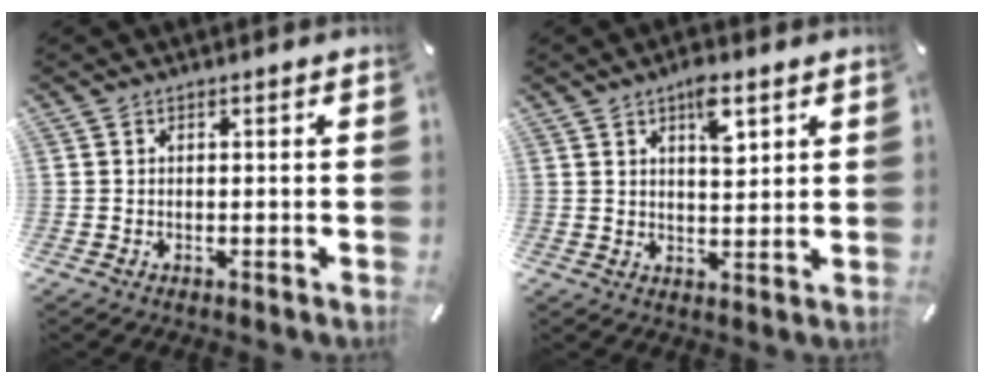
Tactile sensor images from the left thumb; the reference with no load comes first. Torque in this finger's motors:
{"motor_torque": [0.96, 0.80, 0.82, -0.70, 0.20]}